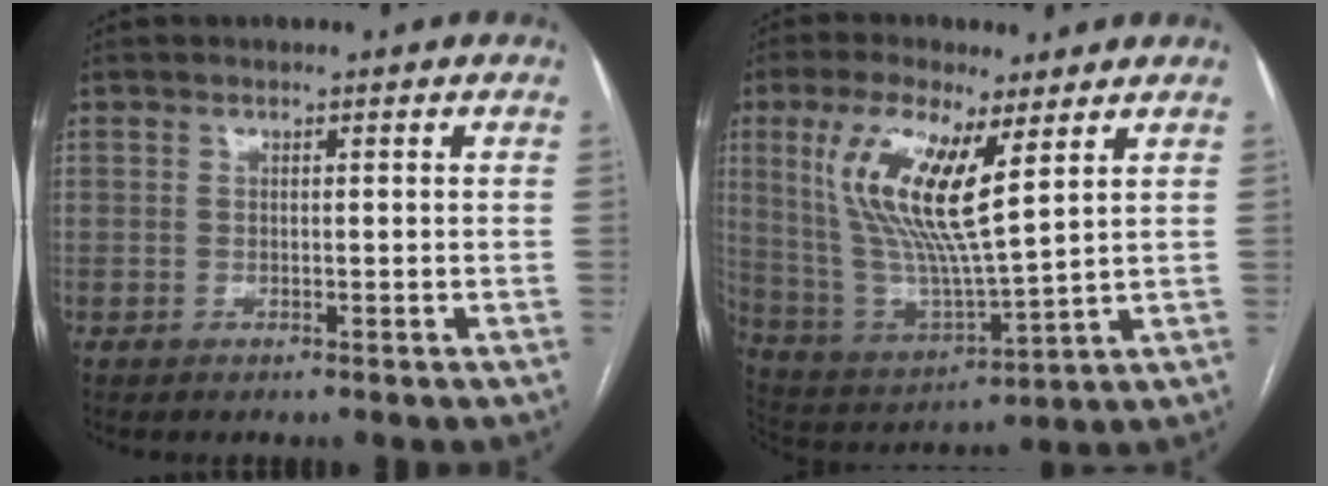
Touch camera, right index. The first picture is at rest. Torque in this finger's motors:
{"motor_torque": [1.18, -0.01, 1.05, 0.21]}